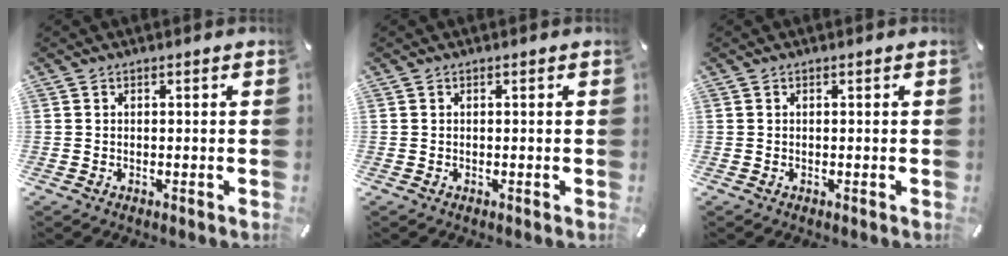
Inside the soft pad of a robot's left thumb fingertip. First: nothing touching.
{"total": 0.0}
{"total": 0.0}